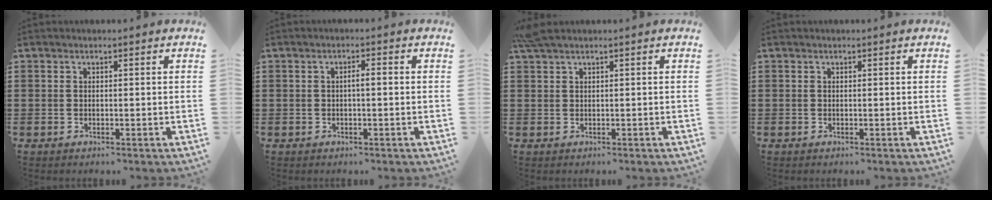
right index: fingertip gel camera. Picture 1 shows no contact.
{"total": 1.5, "force": [-0.3, -0.2, 1.4], "torque": [-0.024, -0.002, -0.006]}
{"total": 1.3, "force": [0.8, -0.2, 1.0], "torque": [-0.021, -0.002, 0.016]}
{"total": 0.0}